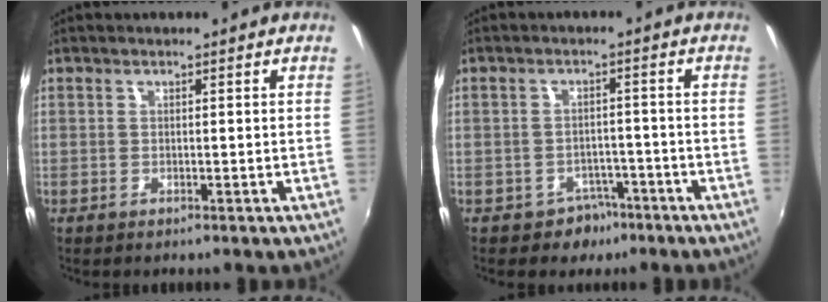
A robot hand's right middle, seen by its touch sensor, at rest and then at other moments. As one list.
[{"total": 3.9, "force": [-2.3, 3.0, 0.6], "torque": [-0.015, 0.012, -0.025]}]